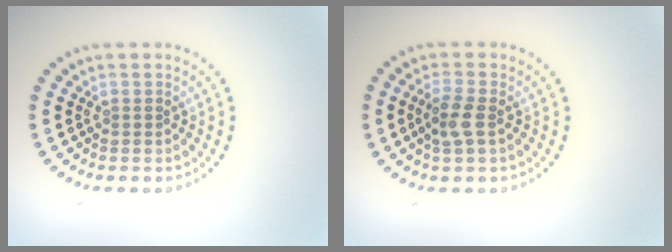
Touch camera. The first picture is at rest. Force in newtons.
{"total": 2.4, "press": 2.2, "slide": 0.8}